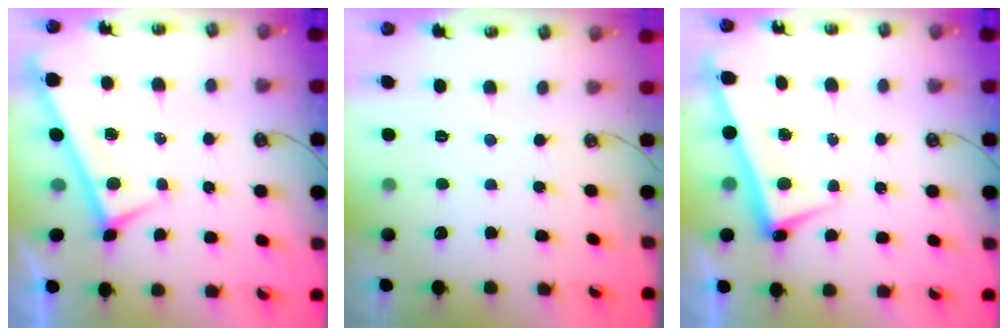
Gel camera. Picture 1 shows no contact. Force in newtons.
{"total": 0.0}
{"total": 2.7, "press": 2.6, "slide": 0.8}